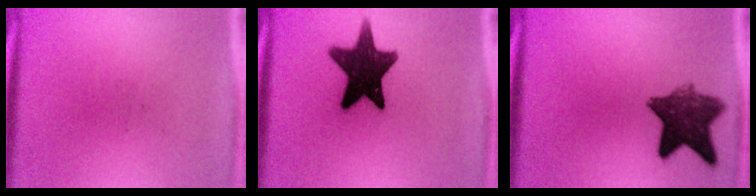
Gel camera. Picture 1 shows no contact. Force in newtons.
{"total": 14.8}
{"total": 9.3}